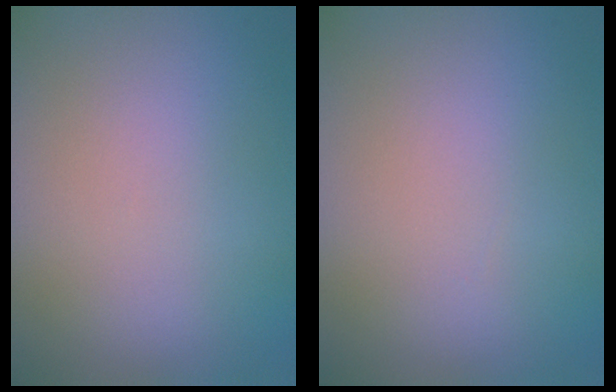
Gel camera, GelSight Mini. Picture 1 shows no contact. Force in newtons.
{"total": 0.0}